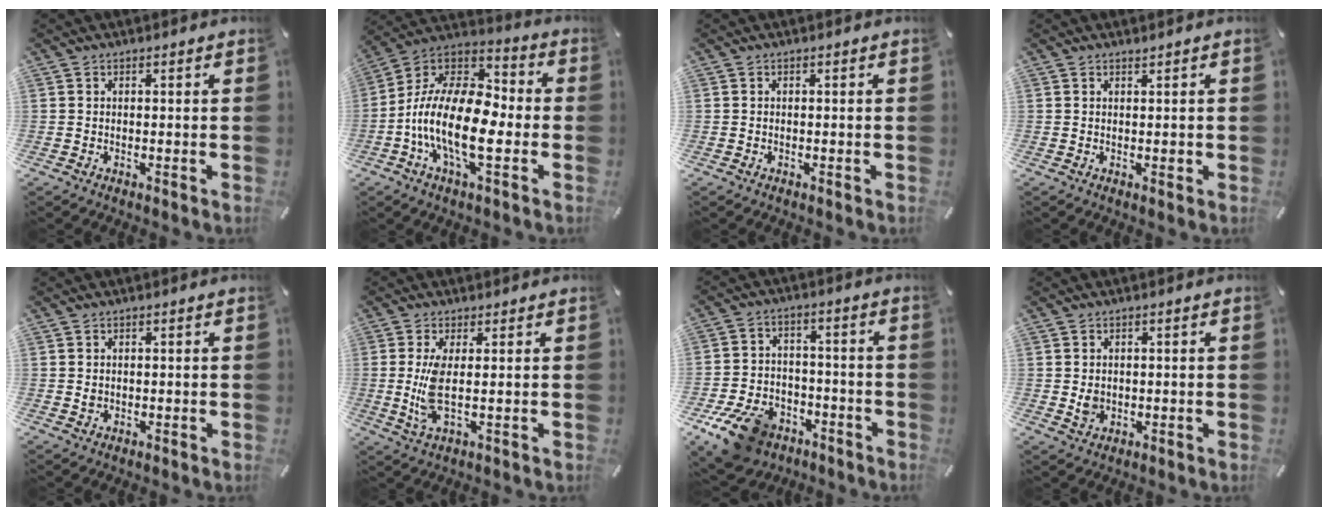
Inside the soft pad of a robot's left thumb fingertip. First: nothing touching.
{"total": 17.8, "force": [-6.1, 8.3, 14.6], "torque": [-0.309, 0.005, -0.105]}
{"total": 0.0}
{"total": 0.8, "force": [0.3, 0.4, 0.6], "torque": [-0.004, -0.005, 0.004]}
{"total": 0.9, "force": [0.1, 0.8, 0.4], "torque": [-0.001, -0.001, -0.001]}
{"total": 7.0, "force": [0.3, 1.7, 6.8], "torque": [-0.149, -0.020, 0.004]}
{"total": 12.6, "force": [-7.8, 8.0, 5.9], "torque": [-0.113, 0.058, -0.140]}
{"total": 2.7, "force": [0.0, 2.4, 1.3], "torque": [-0.009, -0.003, -0.002]}